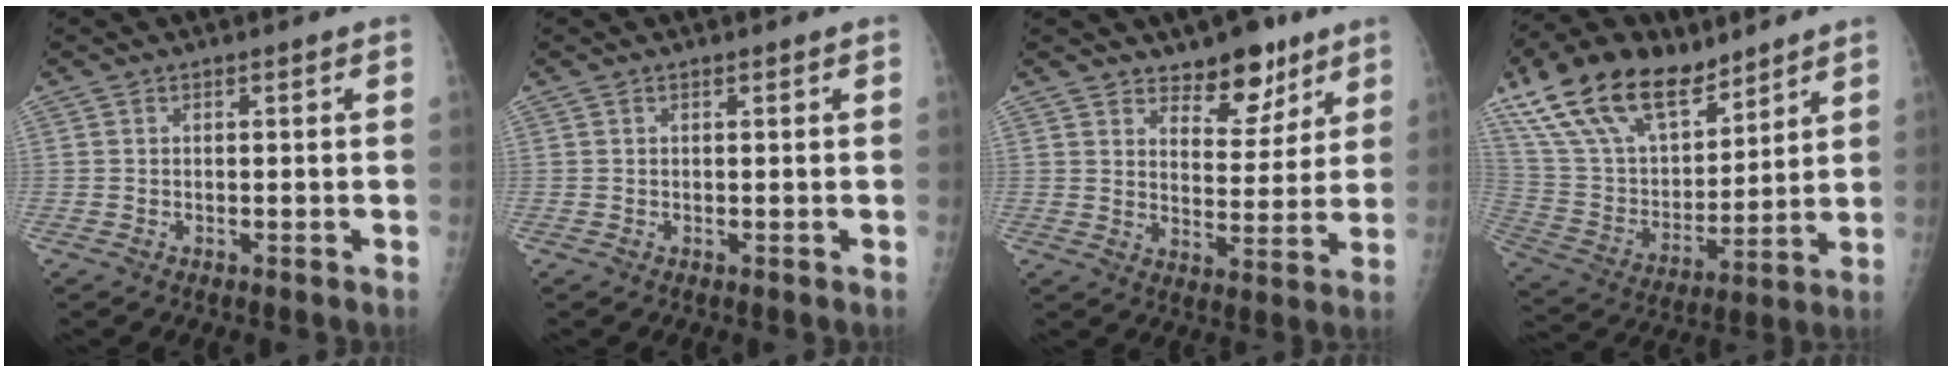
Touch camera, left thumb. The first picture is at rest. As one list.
[{"total": 0.0}, {"total": 9.5, "force": [6.8, 4.8, 4.5], "torque": [-0.030, -0.046, 0.106]}, {"total": 22.4, "force": [15.2, 11.1, 12.2], "torque": [-0.201, -0.036, 0.287]}]